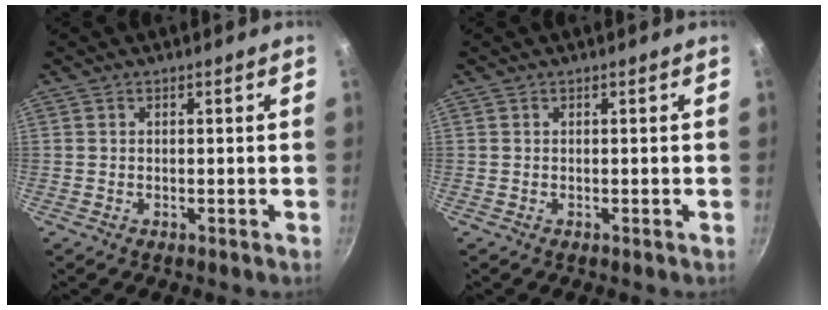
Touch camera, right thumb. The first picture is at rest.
{"total": 0.0}